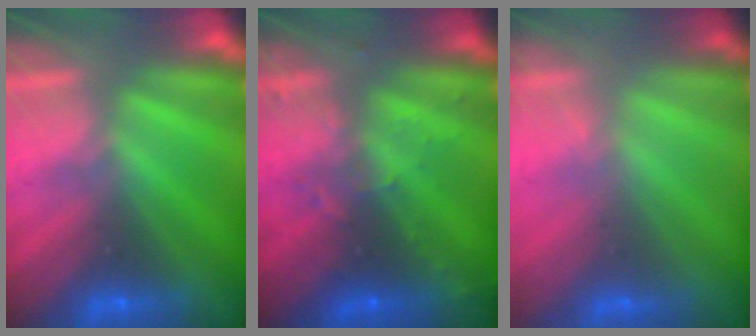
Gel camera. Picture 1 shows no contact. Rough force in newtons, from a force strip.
{"total": 3.0}
{"total": 1.6}